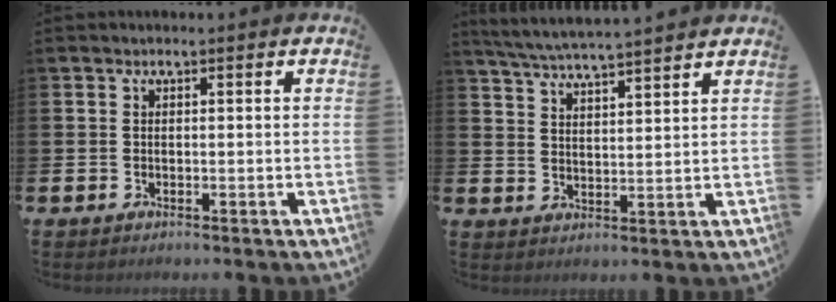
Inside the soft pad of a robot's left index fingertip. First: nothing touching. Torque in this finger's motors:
{"motor_torque": [0.93, -1.21, 0.36, 0.05]}